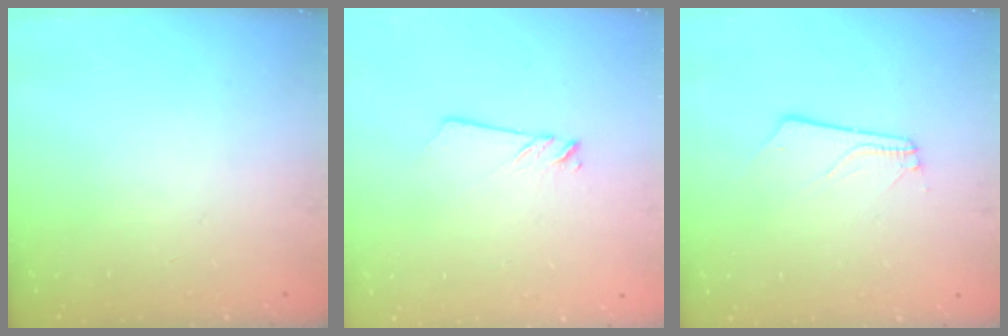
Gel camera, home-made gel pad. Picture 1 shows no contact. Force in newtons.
{"total": 1.7, "press": 1.7, "slide": 0.1}
{"total": 3.7, "press": 3.7, "slide": 0.4}